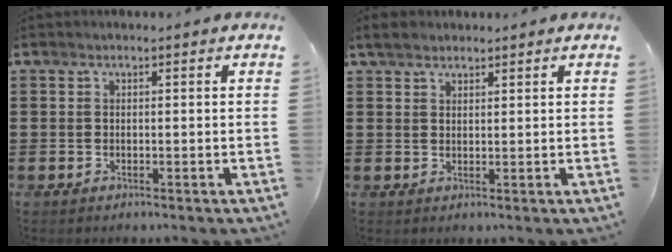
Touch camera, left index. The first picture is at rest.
{"total": 2.1, "force": [1.9, 0.9, 0.6], "torque": [-0.017, 0.007, 0.036]}